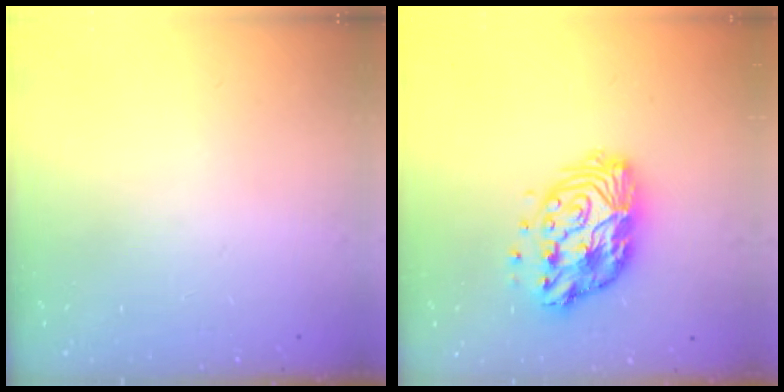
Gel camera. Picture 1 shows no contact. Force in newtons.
{"total": 14.6, "press": 14.5, "slide": 1.1}